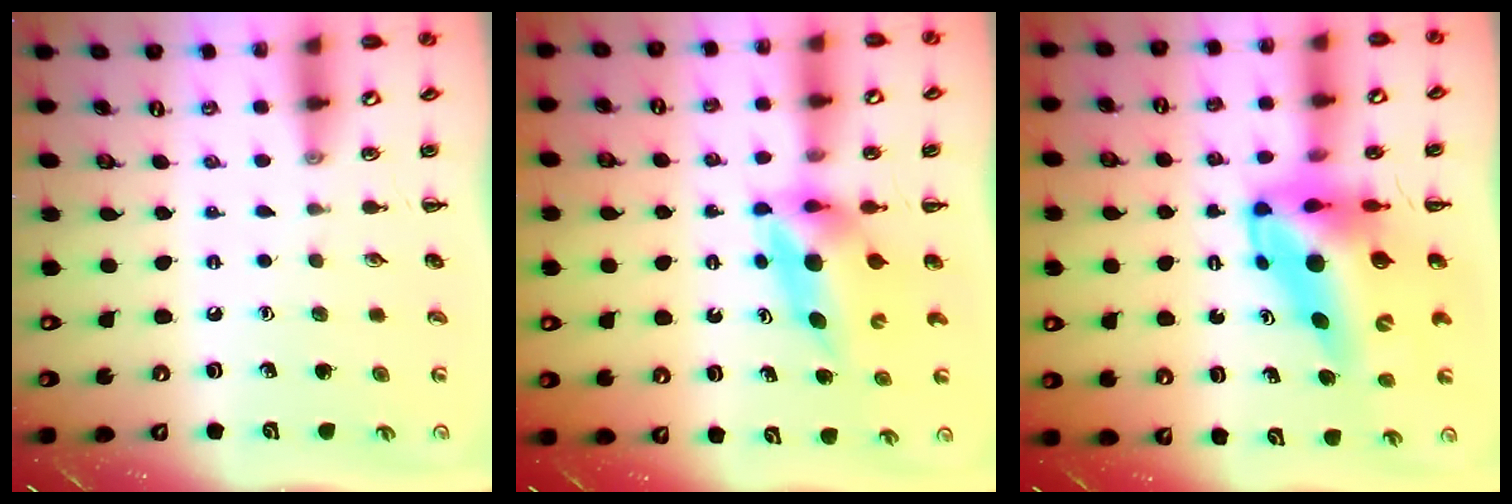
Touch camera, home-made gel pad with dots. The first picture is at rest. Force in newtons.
{"total": 6.5, "press": 6.4, "slide": 1.3}
{"total": 13.2, "press": 12.5, "slide": 4.1}